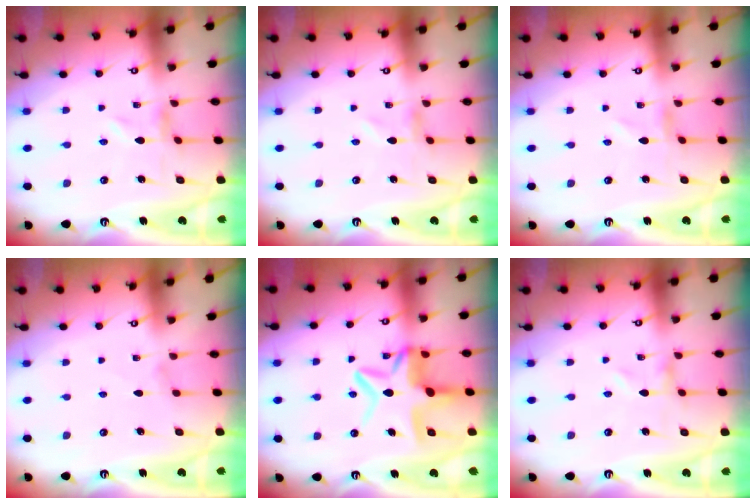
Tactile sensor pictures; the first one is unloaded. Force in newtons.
{"total": 0.0}
{"total": 0.0}
{"total": 0.8, "press": 0.8, "slide": 0.1}
{"total": 12.1, "press": 12.1, "slide": 1.1}
{"total": 0.0}